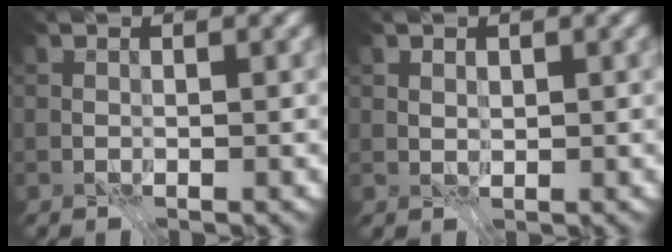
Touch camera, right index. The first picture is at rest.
{"total": 0.7, "force": [0.4, 0.4, 0.4], "torque": [-0.007, -0.002, 0.008]}